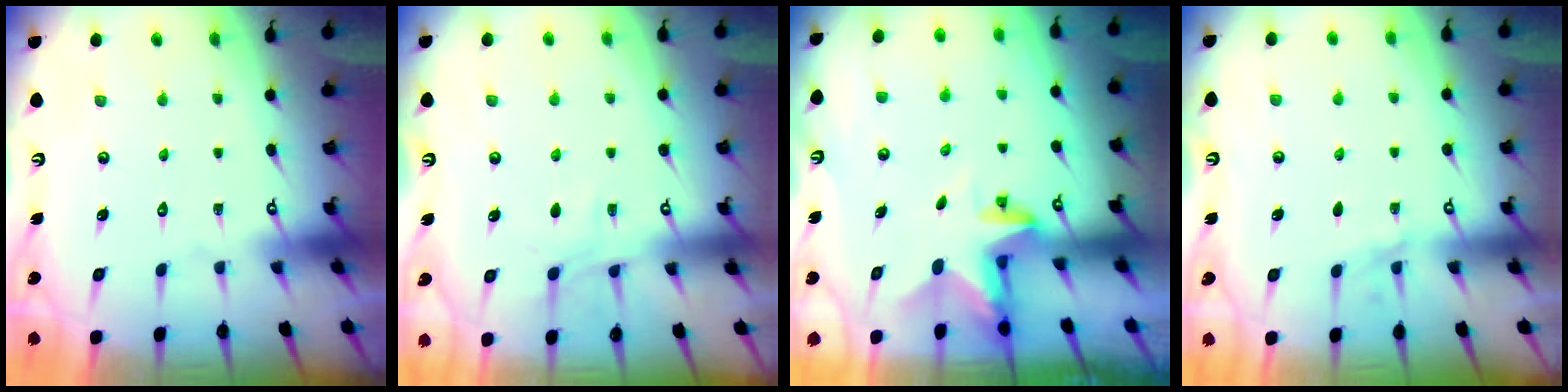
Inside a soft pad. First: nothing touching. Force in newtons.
{"total": 5.4, "press": 5.4, "slide": 0.6}
{"total": 3.0, "press": 3.0, "slide": 0.2}
{"total": 2.1, "press": 2.1, "slide": 0.2}